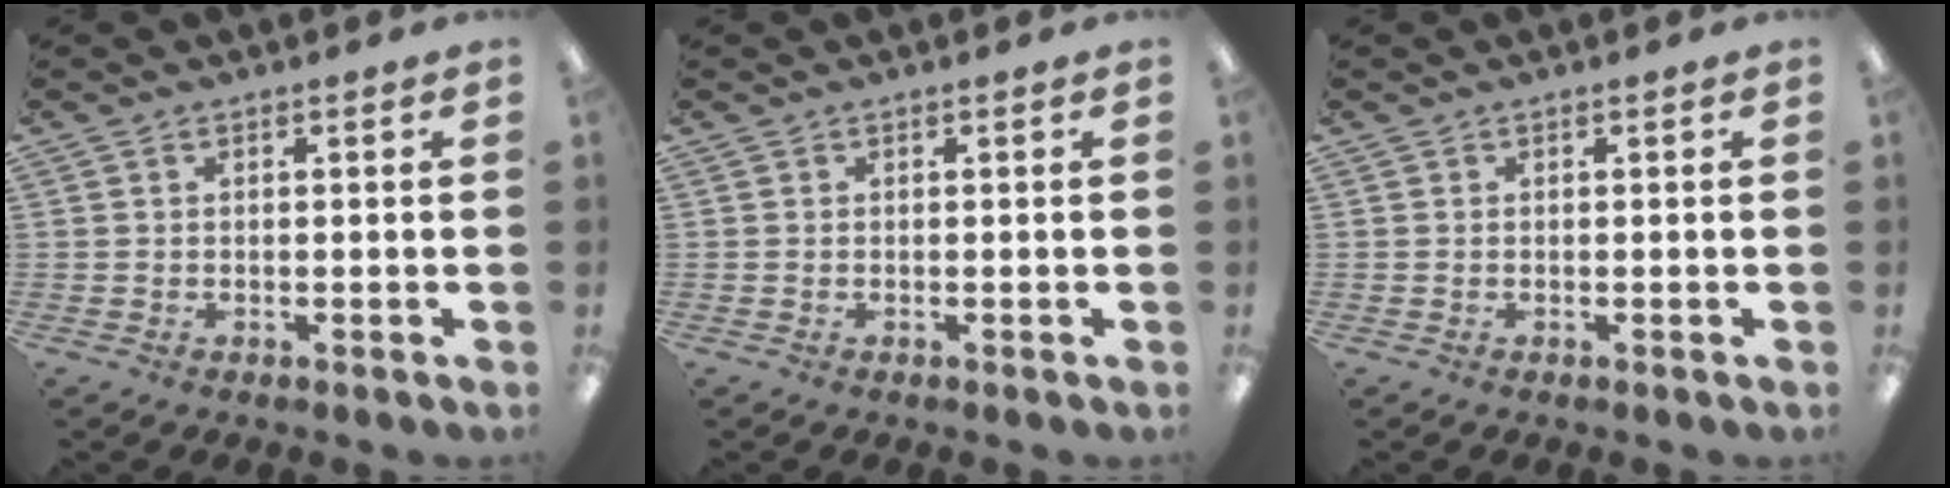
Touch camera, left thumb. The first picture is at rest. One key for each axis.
{"total": 0.0}
{"total": 0.0}